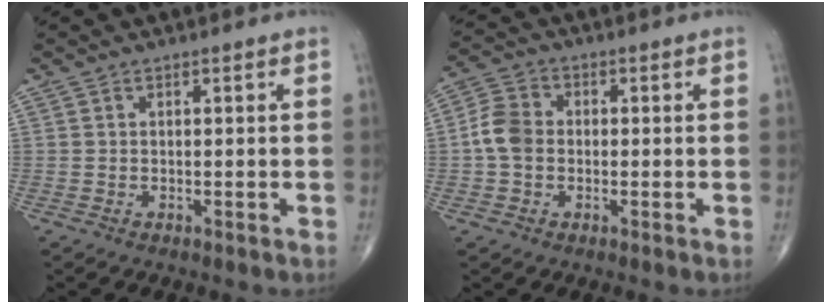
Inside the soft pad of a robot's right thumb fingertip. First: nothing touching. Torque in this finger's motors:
{"motor_torque": [0.51, 0.44, 0.89, -0.02, 0.06]}